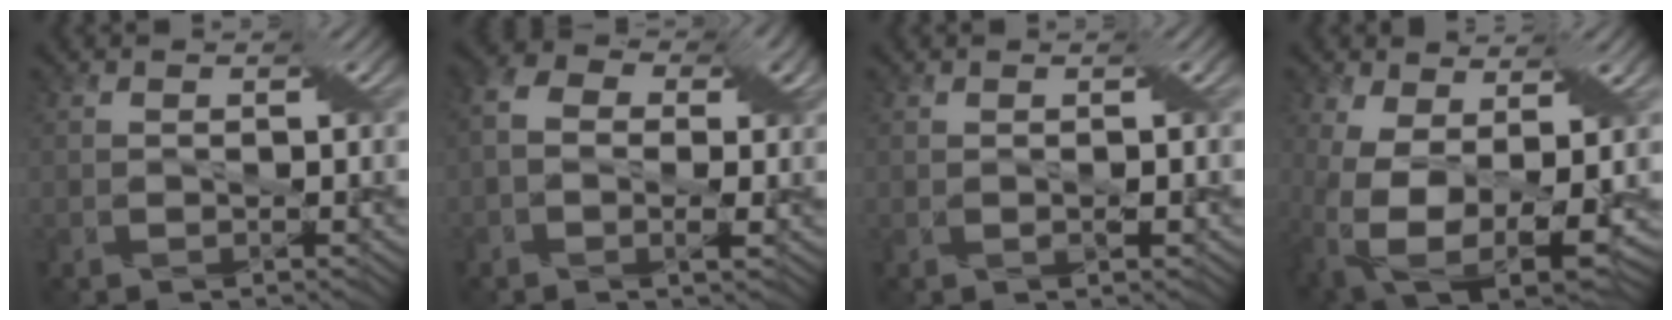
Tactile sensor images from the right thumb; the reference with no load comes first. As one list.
[{"total": 7.1, "force": [-0.2, 4.7, 5.4], "torque": [-0.108, 0.006, -0.012]}, {"total": 1.4, "force": [0.2, 0.0, 1.4], "torque": [-0.026, 0.004, 0.002]}, {"total": 13.2, "force": [-0.8, 7.7, 10.7], "torque": [-0.226, -0.044, 0.007]}]